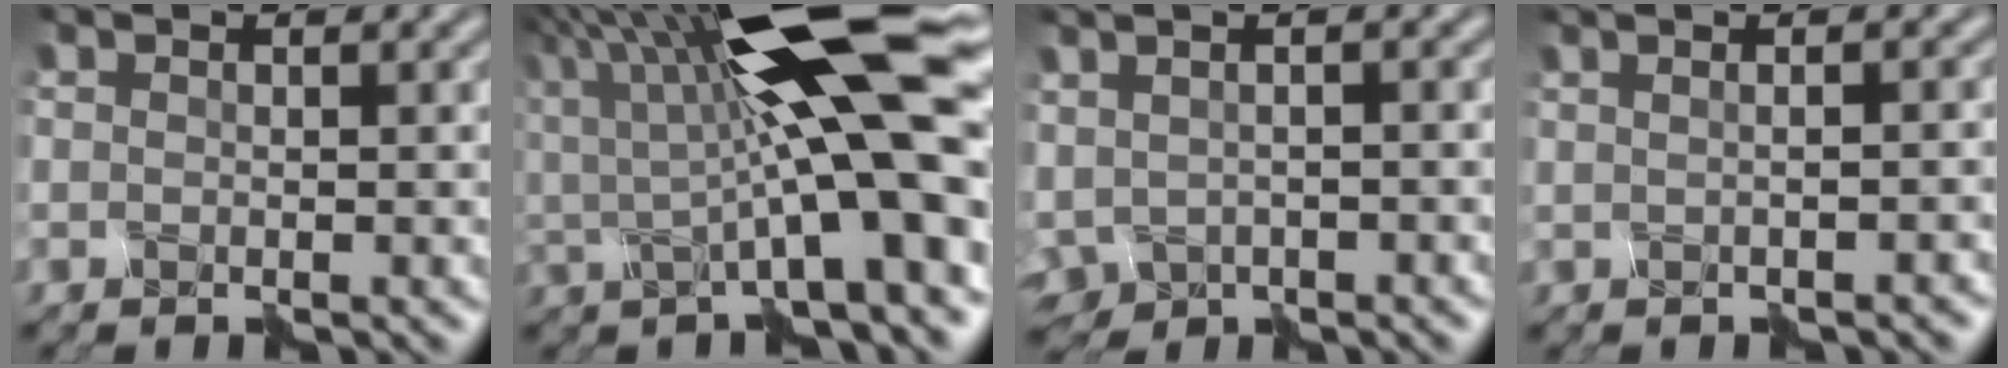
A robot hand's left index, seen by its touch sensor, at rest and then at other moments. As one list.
[{"total": 15.4, "force": [2.8, 2.9, 14.8], "torque": [-0.226, 0.020, 0.044]}, {"total": 1.6, "force": [-0.7, 0.7, 1.3], "torque": [-0.030, -0.007, 0.007]}, {"total": 1.3, "force": [-0.4, -0.7, 1.0], "torque": [-0.003, 0.006, -0.003]}]